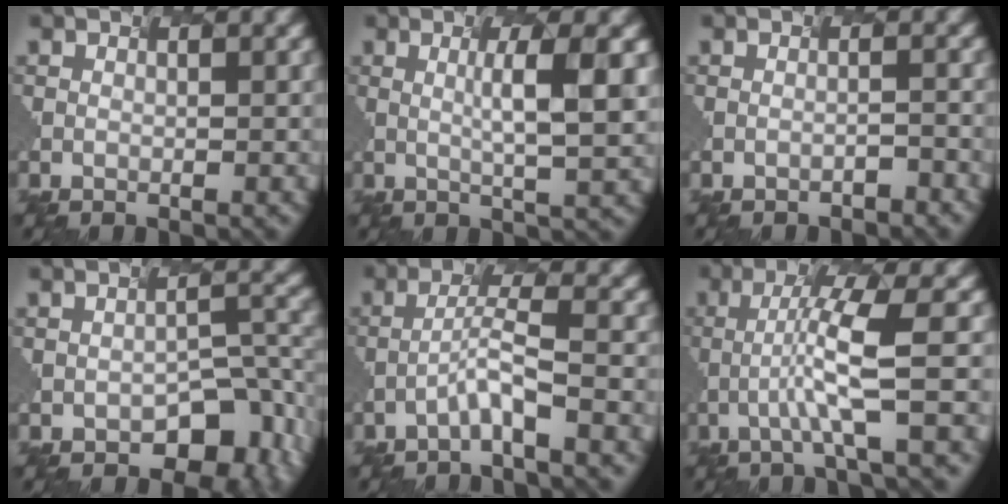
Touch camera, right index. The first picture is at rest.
{"total": 3.8, "force": [0.2, 0.2, 3.8], "torque": [-0.063, 0.005, 0.017]}
{"total": 1.3, "force": [-1.2, -0.1, 0.4], "torque": [-0.009, 0.000, -0.012]}
{"total": 6.6, "force": [-3.9, 3.3, 4.1], "torque": [-0.054, -0.018, -0.032]}
{"total": 2.9, "force": [-2.2, -0.5, 1.7], "torque": [-0.044, 0.017, -0.039]}
{"total": 4.8, "force": [-1.5, 0.0, 4.6], "torque": [-0.094, 0.007, -0.018]}